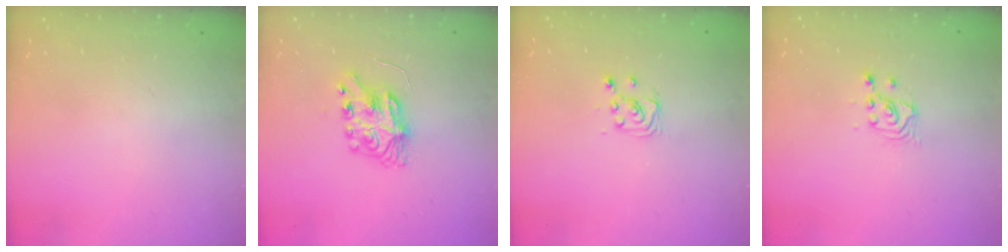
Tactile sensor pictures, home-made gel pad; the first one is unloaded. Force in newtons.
{"total": 7.9, "press": 7.9, "slide": 0.2}
{"total": 4.6, "press": 4.6, "slide": 0.5}
{"total": 2.6, "press": 2.5, "slide": 0.3}